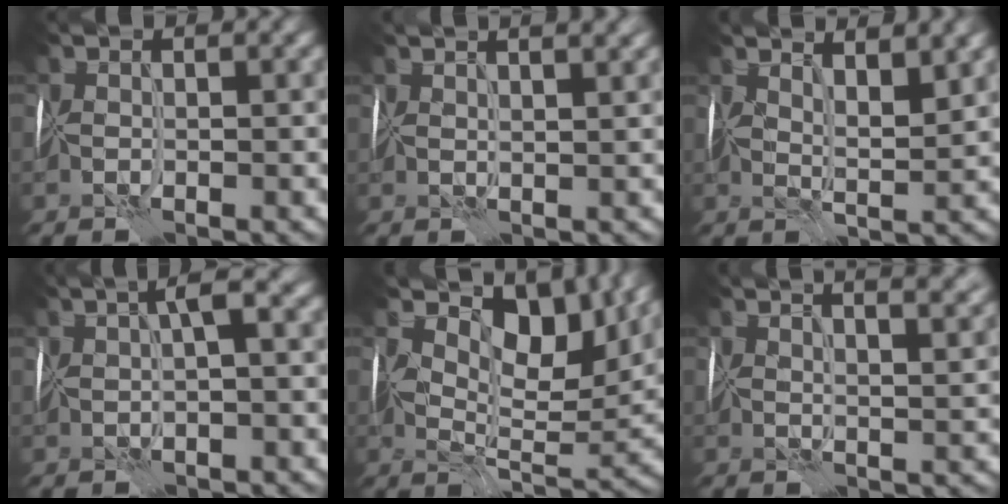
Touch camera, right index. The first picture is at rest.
{"total": 5.3, "force": [3.7, 2.0, 3.2], "torque": [-0.036, 0.040, 0.039]}
{"total": 4.2, "force": [3.6, 0.5, 2.2], "torque": [-0.025, 0.007, 0.061]}
{"total": 2.5, "force": [1.3, 0.1, 2.2], "torque": [-0.037, 0.022, 0.020]}
{"total": 8.5, "force": [5.8, 3.8, 4.9], "torque": [-0.075, 0.001, 0.105]}
{"total": 11.0, "force": [7.3, 4.3, 6.9], "torque": [-0.071, 0.071, 0.078]}